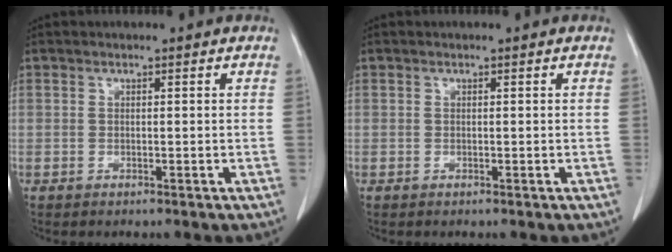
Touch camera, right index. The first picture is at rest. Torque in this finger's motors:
{"motor_torque": [0.00, 0.00, 0.00, 0.00]}